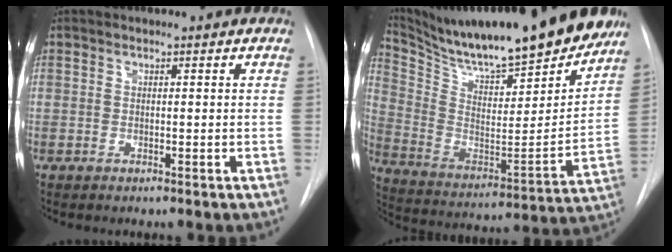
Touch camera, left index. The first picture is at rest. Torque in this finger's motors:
{"motor_torque": [-0.01, -0.90, 0.30, 0.09]}